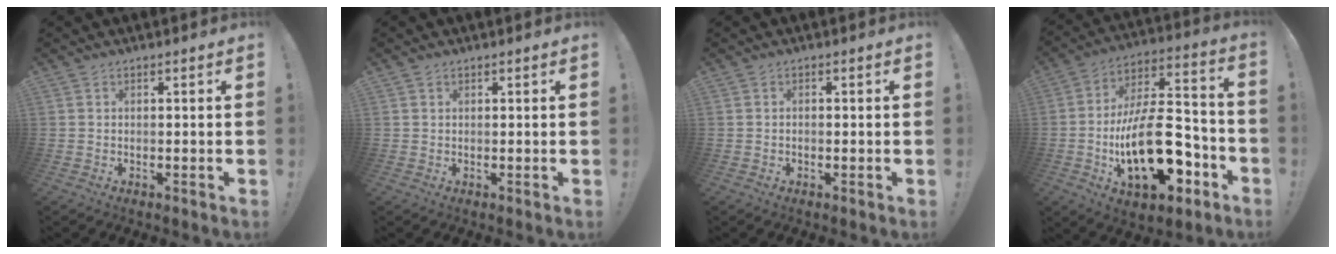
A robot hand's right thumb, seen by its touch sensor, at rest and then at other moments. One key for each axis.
{"total": 0.5, "fx": 0.3, "fy": 0.4, "fz": 0.0, "tx": 0.004, "ty": 0.001, "tz": 0.004}
{"total": 0.7, "fx": -0.3, "fy": 0.5, "fz": 0.4, "tx": -0.013, "ty": 0.005, "tz": -0.005}
{"total": 25.2, "fx": -8.0, "fy": 12.0, "fz": 20.6, "tx": -0.375, "ty": 0.049, "tz": -0.125}